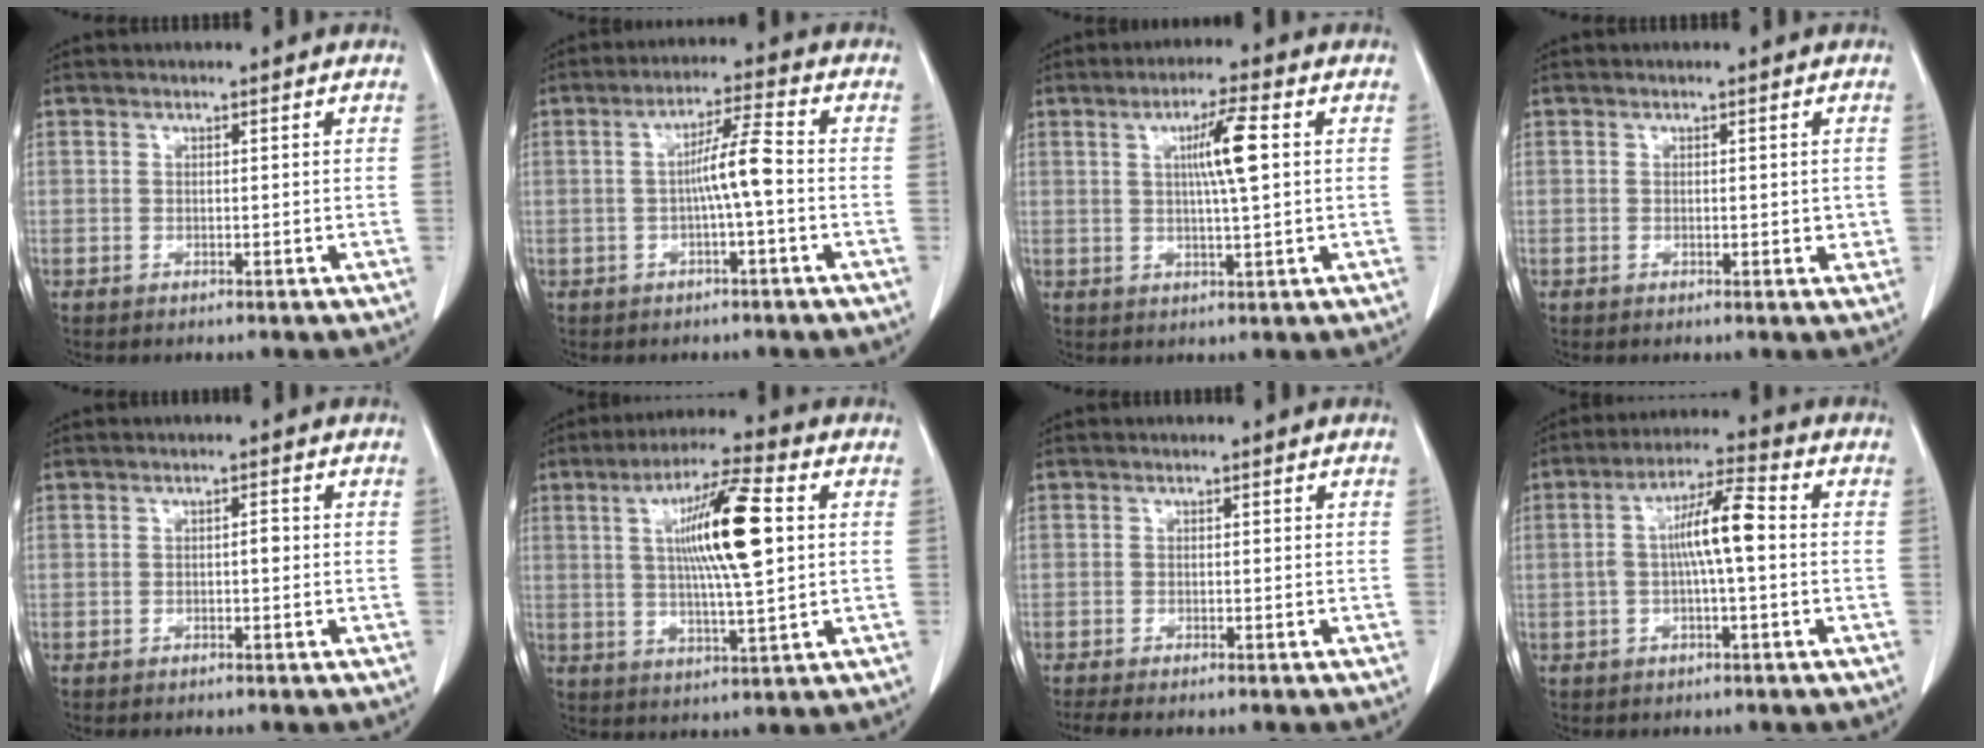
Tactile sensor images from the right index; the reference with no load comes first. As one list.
[{"total": 5.5, "force": [-0.6, -0.2, 5.5], "torque": [-0.091, 0.013, -0.011]}, {"total": 6.5, "force": [1.4, 0.0, 6.4], "torque": [-0.111, 0.001, 0.021]}, {"total": 1.7, "force": [0.2, 1.0, 1.4], "torque": [-0.009, 0.000, 0.004]}, {"total": 1.0, "force": [-0.1, 0.3, 0.9], "torque": [-0.006, 0.005, -0.003]}, {"total": 12.7, "force": [2.3, 1.2, 12.5], "torque": [-0.218, 0.007, 0.037]}, {"total": 3.5, "force": [-2.8, 0.6, 2.0], "torque": [-0.029, -0.008, -0.041]}, {"total": 7.8, "force": [0.1, 1.2, 7.7], "torque": [-0.140, 0.023, -0.002]}]